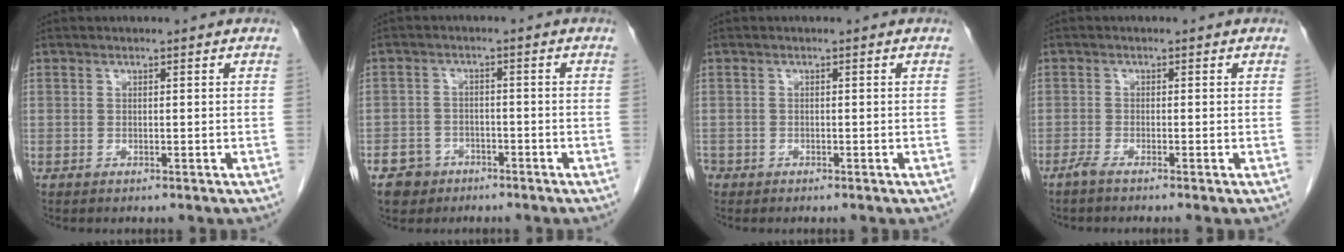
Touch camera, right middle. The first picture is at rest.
{"total": 4.5, "force": [-2.8, 3.4, 0.6], "torque": [-0.013, 0.009, -0.045]}
{"total": 1.3, "force": [-0.8, 0.9, 0.3], "torque": [-0.013, 0.001, -0.015]}
{"total": 1.7, "force": [-1.3, -0.3, 1.0], "torque": [-0.025, -0.002, -0.029]}